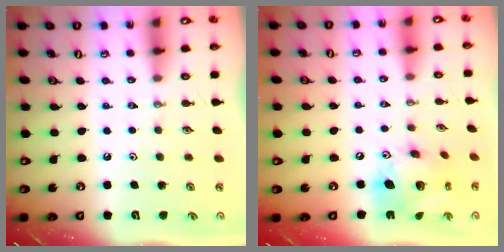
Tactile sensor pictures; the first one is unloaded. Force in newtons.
{"total": 16.0, "press": 15.9, "slide": 1.5}